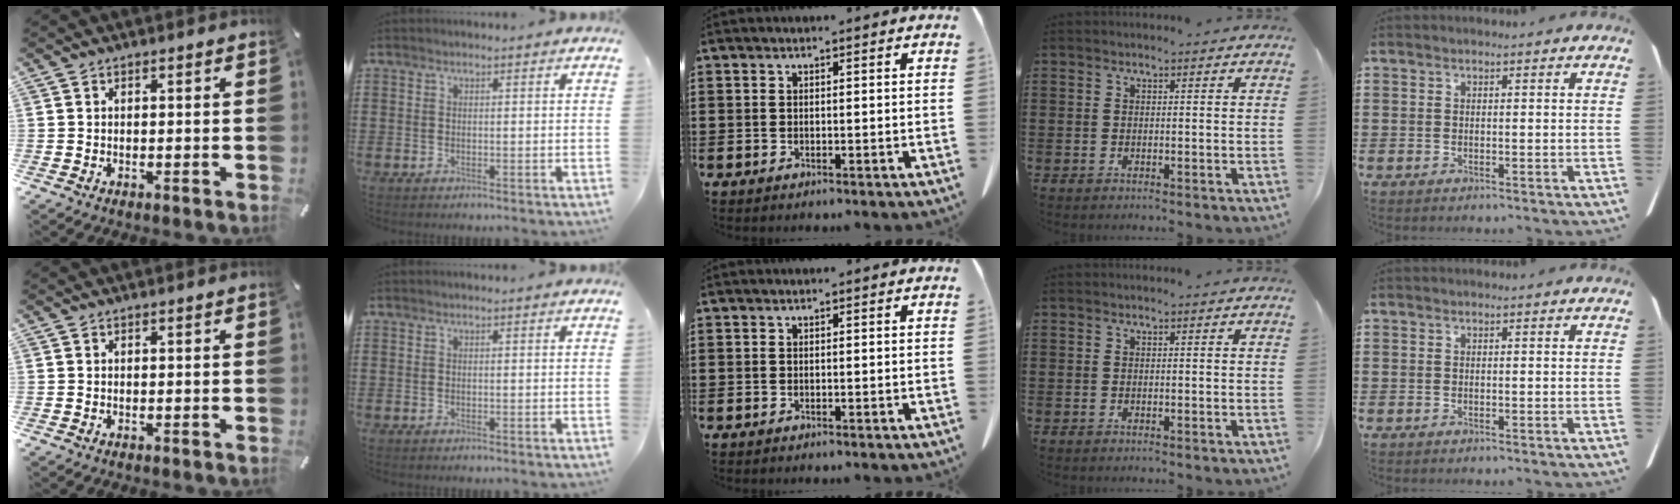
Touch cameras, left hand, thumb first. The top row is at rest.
{}